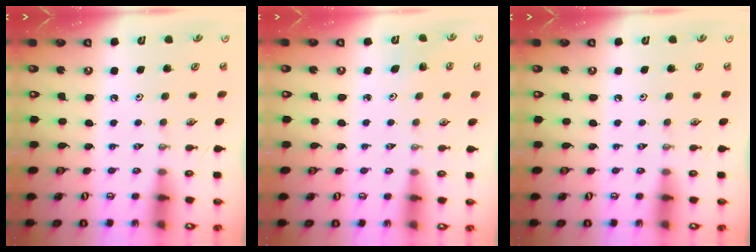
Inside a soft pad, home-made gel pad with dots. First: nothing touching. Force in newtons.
{"total": 2.9, "press": 2.6, "slide": 1.3}
{"total": 0.0}